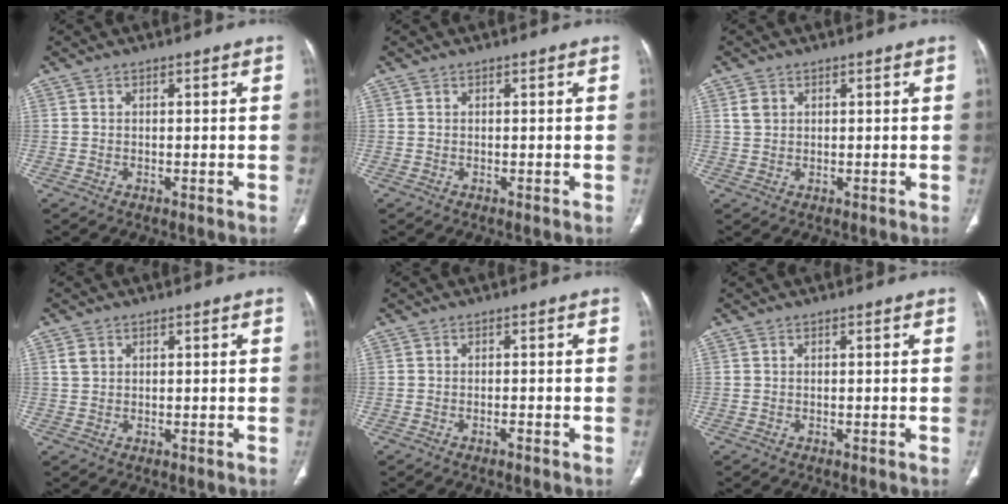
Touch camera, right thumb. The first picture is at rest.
{"total": 0.0}
{"total": 2.2, "force": [0.9, 1.7, 1.1], "torque": [-0.019, 0.001, 0.020]}
{"total": 1.9, "force": [0.8, 1.5, 0.9], "torque": [-0.015, 0.000, 0.018]}
{"total": 0.8, "force": [-0.6, 0.2, 0.5], "torque": [-0.012, 0.004, -0.012]}
{"total": 0.0}